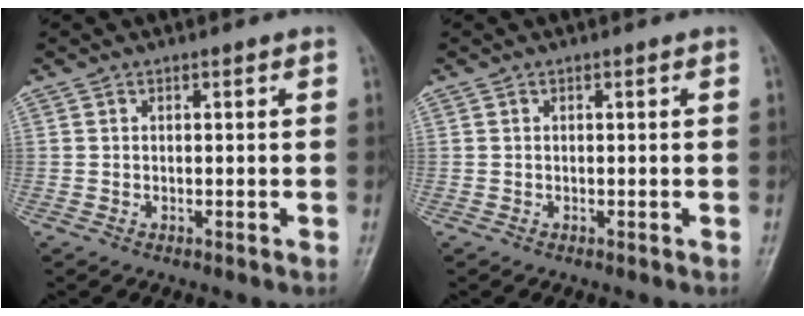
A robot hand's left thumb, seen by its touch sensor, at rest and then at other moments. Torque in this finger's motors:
{"motor_torque": [-0.06, -0.02, -0.14, -0.06, 0.00]}